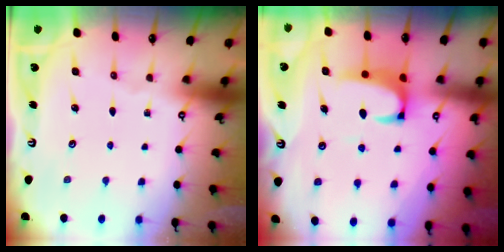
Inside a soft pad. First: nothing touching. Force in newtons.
{"total": 2.2, "press": 2.0, "slide": 0.9}